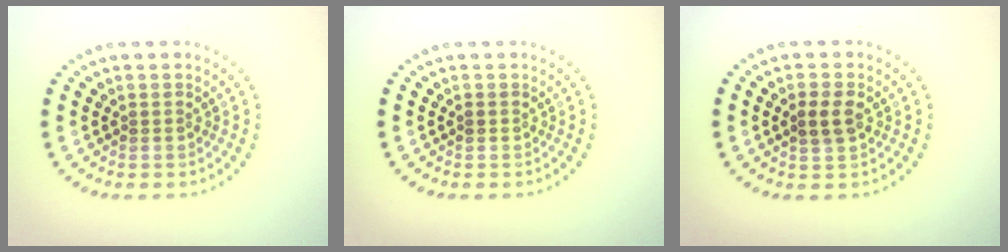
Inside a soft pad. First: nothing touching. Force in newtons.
{"total": 0.6, "press": 0.5, "slide": 0.2}
{"total": 2.2, "press": 2.2, "slide": 0.2}